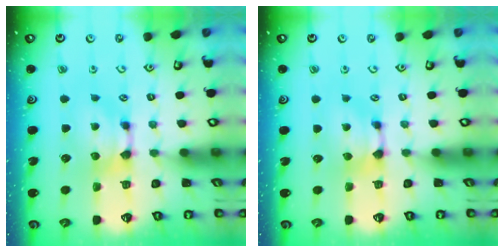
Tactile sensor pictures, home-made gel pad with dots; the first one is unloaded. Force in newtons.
{"total": 1.1, "press": 0.4, "slide": 1.1}